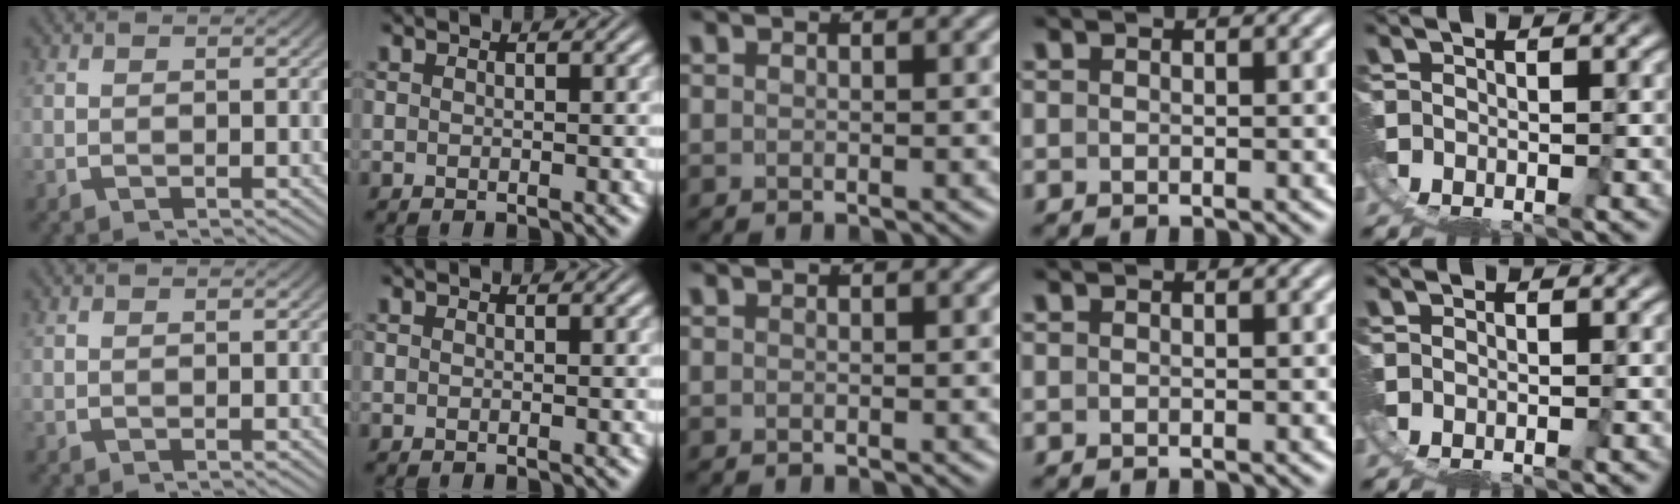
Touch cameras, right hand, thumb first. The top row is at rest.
{"little": {"total": 0.7, "force": [0.0, -0.5, -0.4], "torque": [0.012, 0.004, -0.002]}}